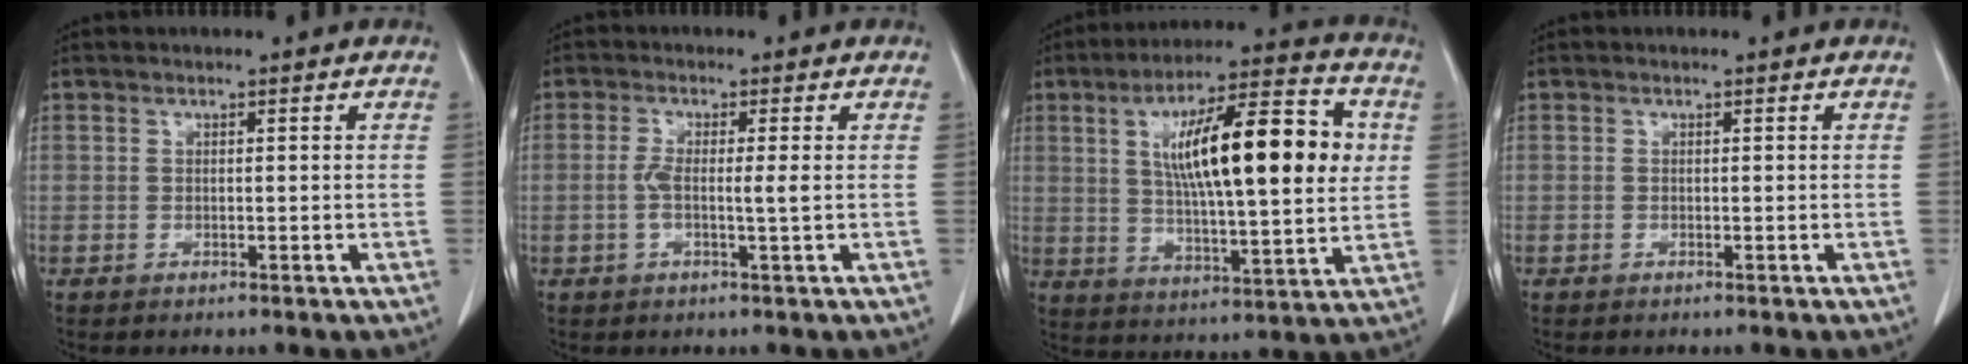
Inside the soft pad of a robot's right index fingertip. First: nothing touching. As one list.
[{"total": 3.3, "force": [-0.2, -0.1, 3.2], "torque": [-0.063, 0.003, -0.001]}, {"total": 19.9, "force": [4.2, 4.0, 19.0], "torque": [-0.308, 0.022, 0.064]}, {"total": 0.0}]